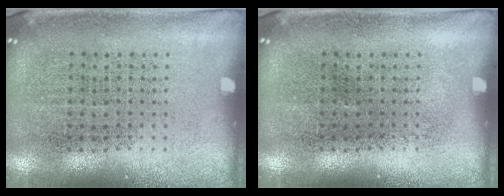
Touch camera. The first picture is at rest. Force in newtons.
{"total": 0.0}